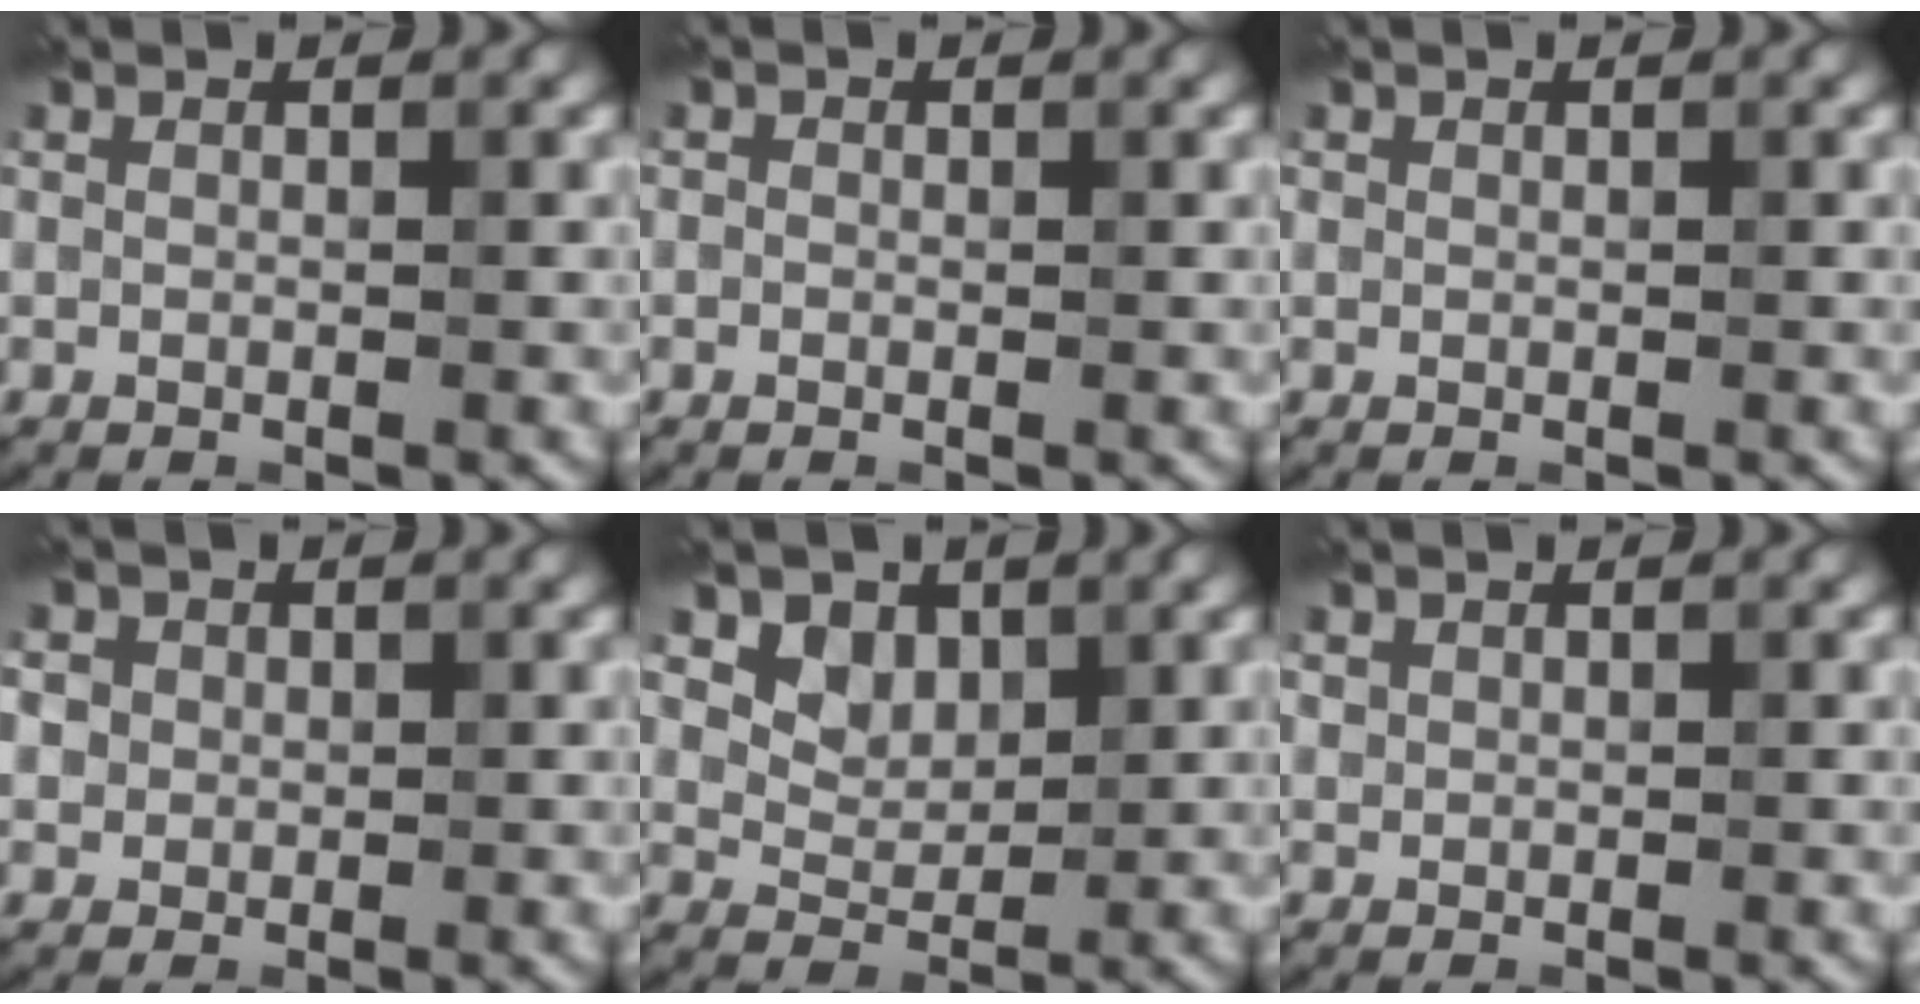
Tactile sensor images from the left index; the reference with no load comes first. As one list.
[{"total": 0.6, "force": [0.0, 0.6, 0.1], "torque": [-0.001, 0.003, -0.003]}, {"total": 0.5, "force": [0.2, 0.5, -0.1], "torque": [0.006, 0.006, 0.001]}, {"total": 3.2, "force": [1.5, 2.7, 0.7], "torque": [-0.007, 0.017, 0.000]}, {"total": 3.7, "force": [2.3, 2.7, 1.2], "torque": [-0.030, -0.012, 0.056]}, {"total": 0.9, "force": [0.6, 0.7, -0.3], "torque": [0.008, 0.008, 0.007]}]